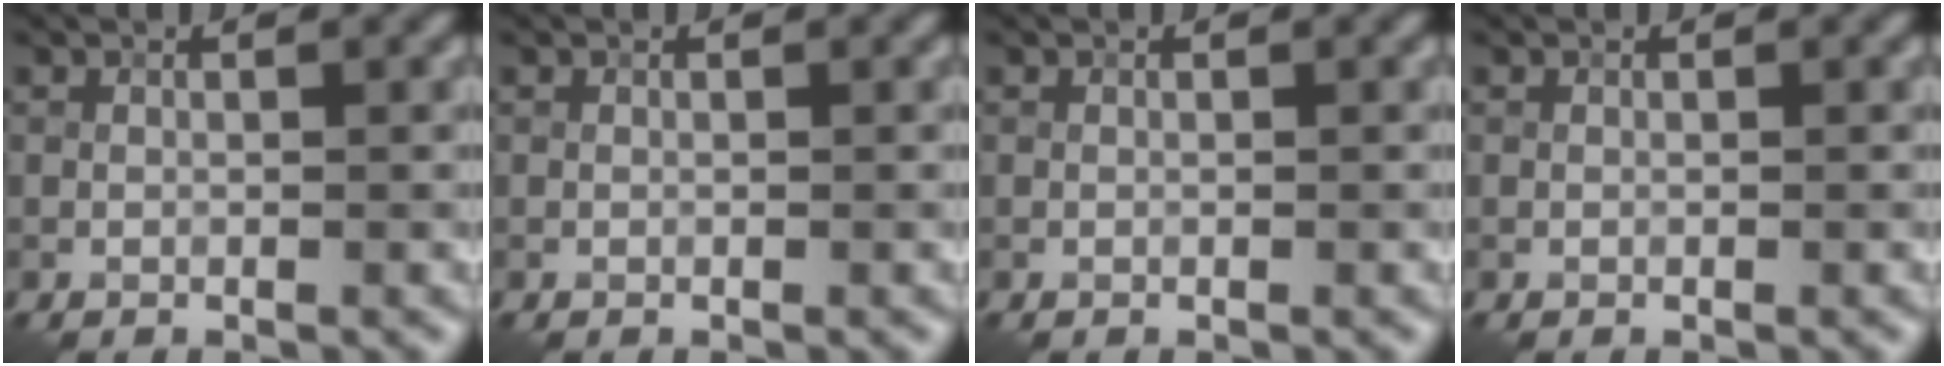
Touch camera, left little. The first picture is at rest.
{"total": 0.0}
{"total": 0.0}
{"total": 0.0}